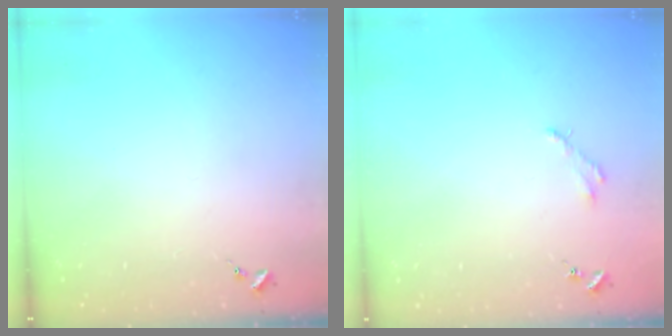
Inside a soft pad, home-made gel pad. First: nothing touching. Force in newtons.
{"total": 2.5, "press": 2.5, "slide": 0.2}